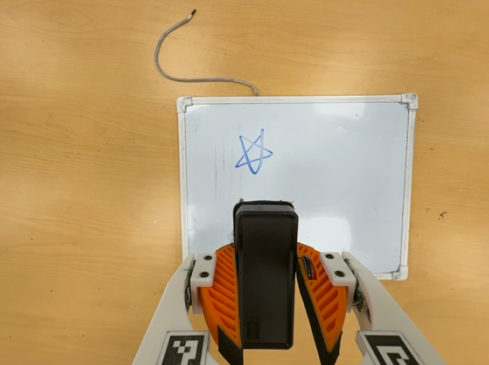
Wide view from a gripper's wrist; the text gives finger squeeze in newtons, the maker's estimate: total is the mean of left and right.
{"total": 6.0, "left": 4.8, "right": 7.3}